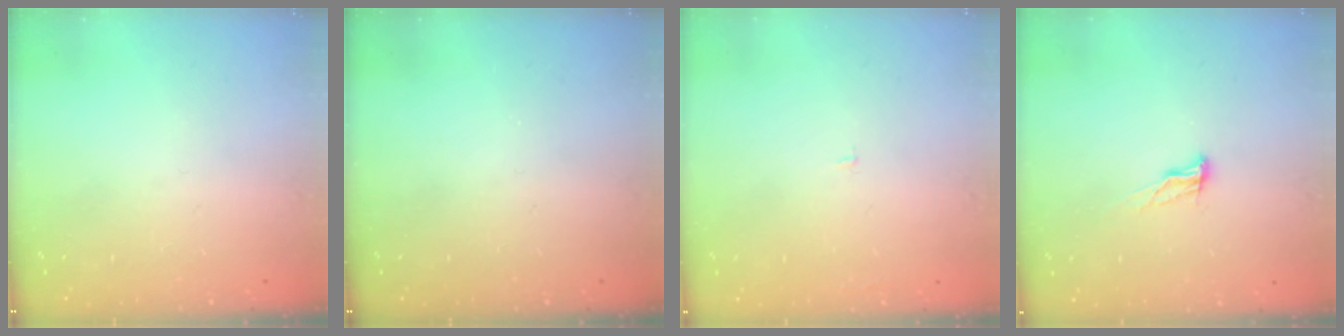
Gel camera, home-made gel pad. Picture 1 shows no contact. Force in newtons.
{"total": 0.0}
{"total": 1.2, "press": 1.2, "slide": 0.1}
{"total": 7.9, "press": 7.6, "slide": 2.2}